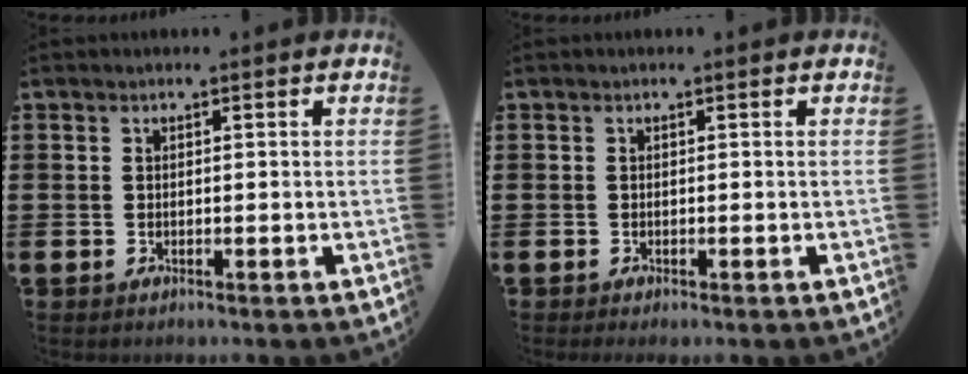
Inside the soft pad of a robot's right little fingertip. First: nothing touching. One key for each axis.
{"total": 0.0}